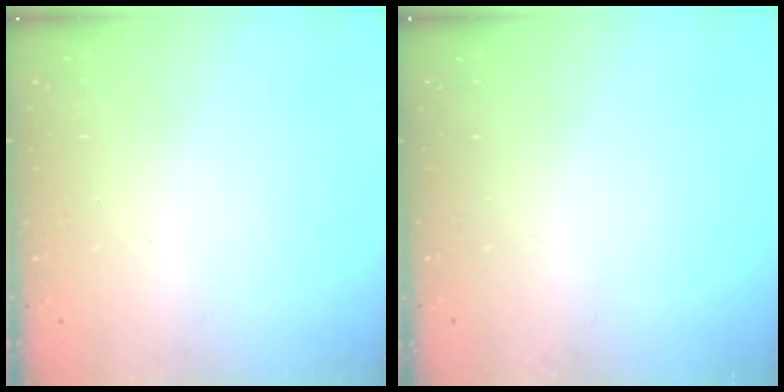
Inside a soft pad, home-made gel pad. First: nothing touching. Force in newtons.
{"total": 0.0}